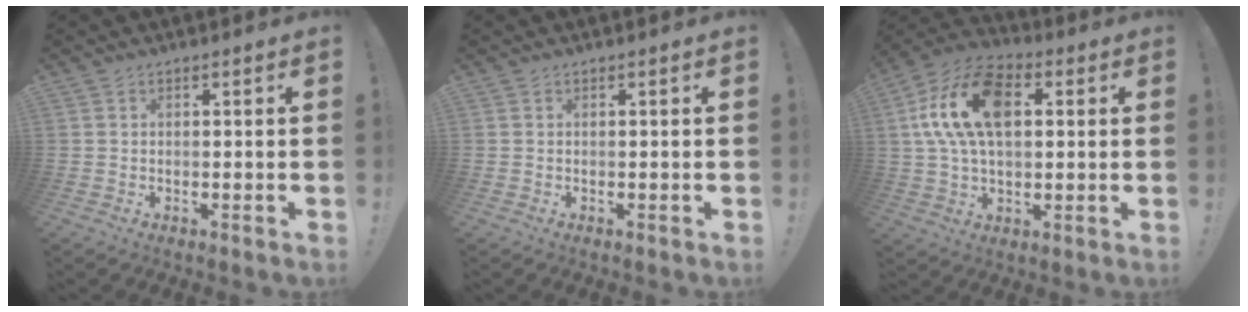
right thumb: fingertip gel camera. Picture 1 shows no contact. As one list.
[{"total": 0.0}, {"total": 18.8, "force": [4.5, 11.3, 14.3], "torque": [-0.263, 0.007, 0.080]}]